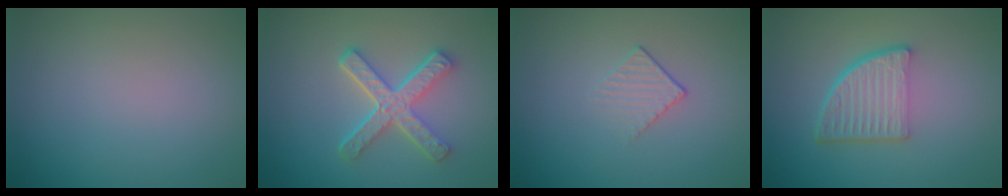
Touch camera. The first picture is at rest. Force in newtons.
{"total": 4.8, "press": 3.7, "slide": 3.0}
{"total": 1.3, "press": 0.7, "slide": 1.1}
{"total": 5.2, "press": 3.5, "slide": 3.8}